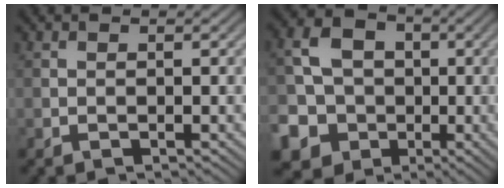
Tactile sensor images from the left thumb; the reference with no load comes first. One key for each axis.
{"total": 11.3, "fx": -2.0, "fy": 10.4, "fz": 3.7, "tx": -0.139, "ty": -0.013, "tz": -0.054}